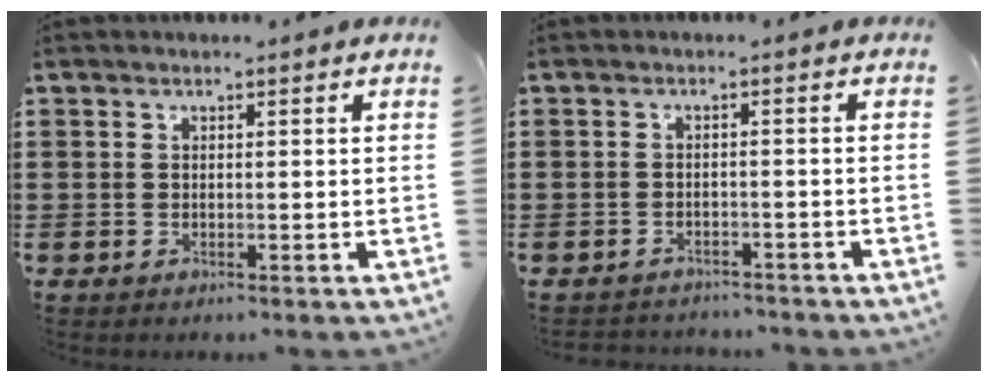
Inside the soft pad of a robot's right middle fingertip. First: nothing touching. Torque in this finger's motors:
{"motor_torque": [0.00, 0.00, 0.00, 0.01]}